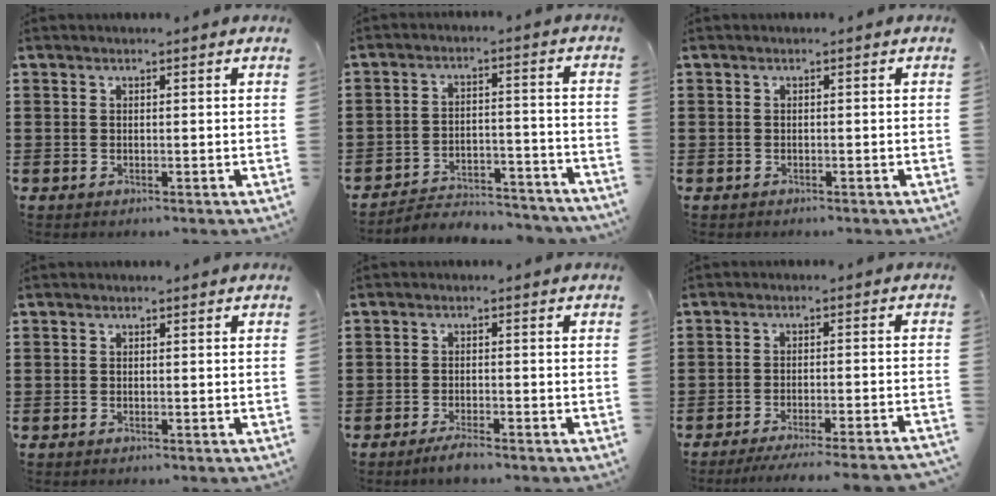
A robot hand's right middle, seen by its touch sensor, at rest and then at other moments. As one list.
[{"total": 4.5, "force": [-4.4, 0.9, 0.7], "torque": [-0.016, 0.009, -0.092]}, {"total": 0.5, "force": [-0.5, 0.2, 0.0], "torque": [-0.001, 0.002, -0.012]}, {"total": 0.0}, {"total": 2.5, "force": [-2.1, 0.3, 1.3], "torque": [-0.030, 0.002, -0.041]}, {"total": 4.0, "force": [-3.8, -0.4, 1.4], "torque": [-0.023, -0.006, -0.075]}]